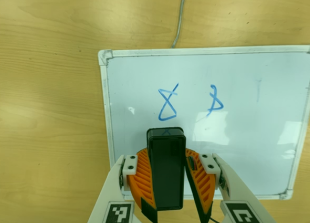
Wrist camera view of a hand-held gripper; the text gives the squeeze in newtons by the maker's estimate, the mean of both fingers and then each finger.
{"total": 8.7, "left": 9.0, "right": 8.3}